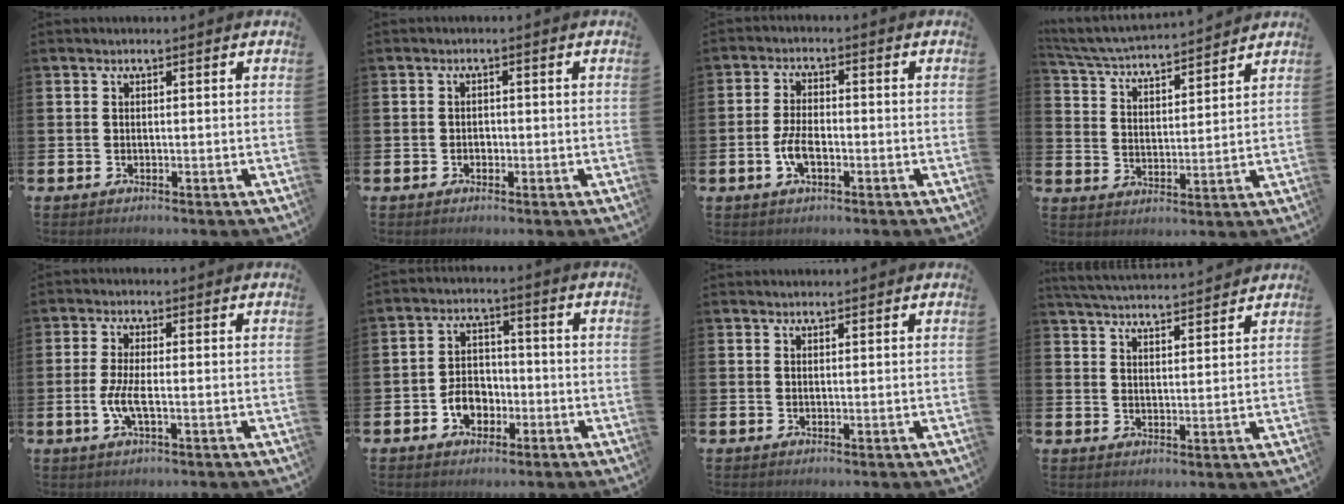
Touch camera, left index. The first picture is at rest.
{"total": 0.9, "force": [-0.4, 0.8, 0.3], "torque": [-0.004, 0.002, -0.010]}
{"total": 4.2, "force": [-1.2, 1.9, 3.6], "torque": [-0.073, -0.001, -0.026]}
{"total": 4.9, "force": [4.8, 0.2, 0.7], "torque": [-0.040, -0.040, 0.081]}
{"total": 3.6, "force": [-0.9, 0.7, 3.4], "torque": [-0.070, 0.000, -0.017]}
{"total": 4.3, "force": [-2.0, 3.2, 2.1], "torque": [-0.032, 0.004, -0.043]}
{"total": 0.7, "force": [0.6, 0.2, 0.0], "torque": [0.010, -0.002, 0.010]}
{"total": 4.6, "force": [4.6, 0.2, 0.3], "torque": [-0.026, -0.029, 0.083]}